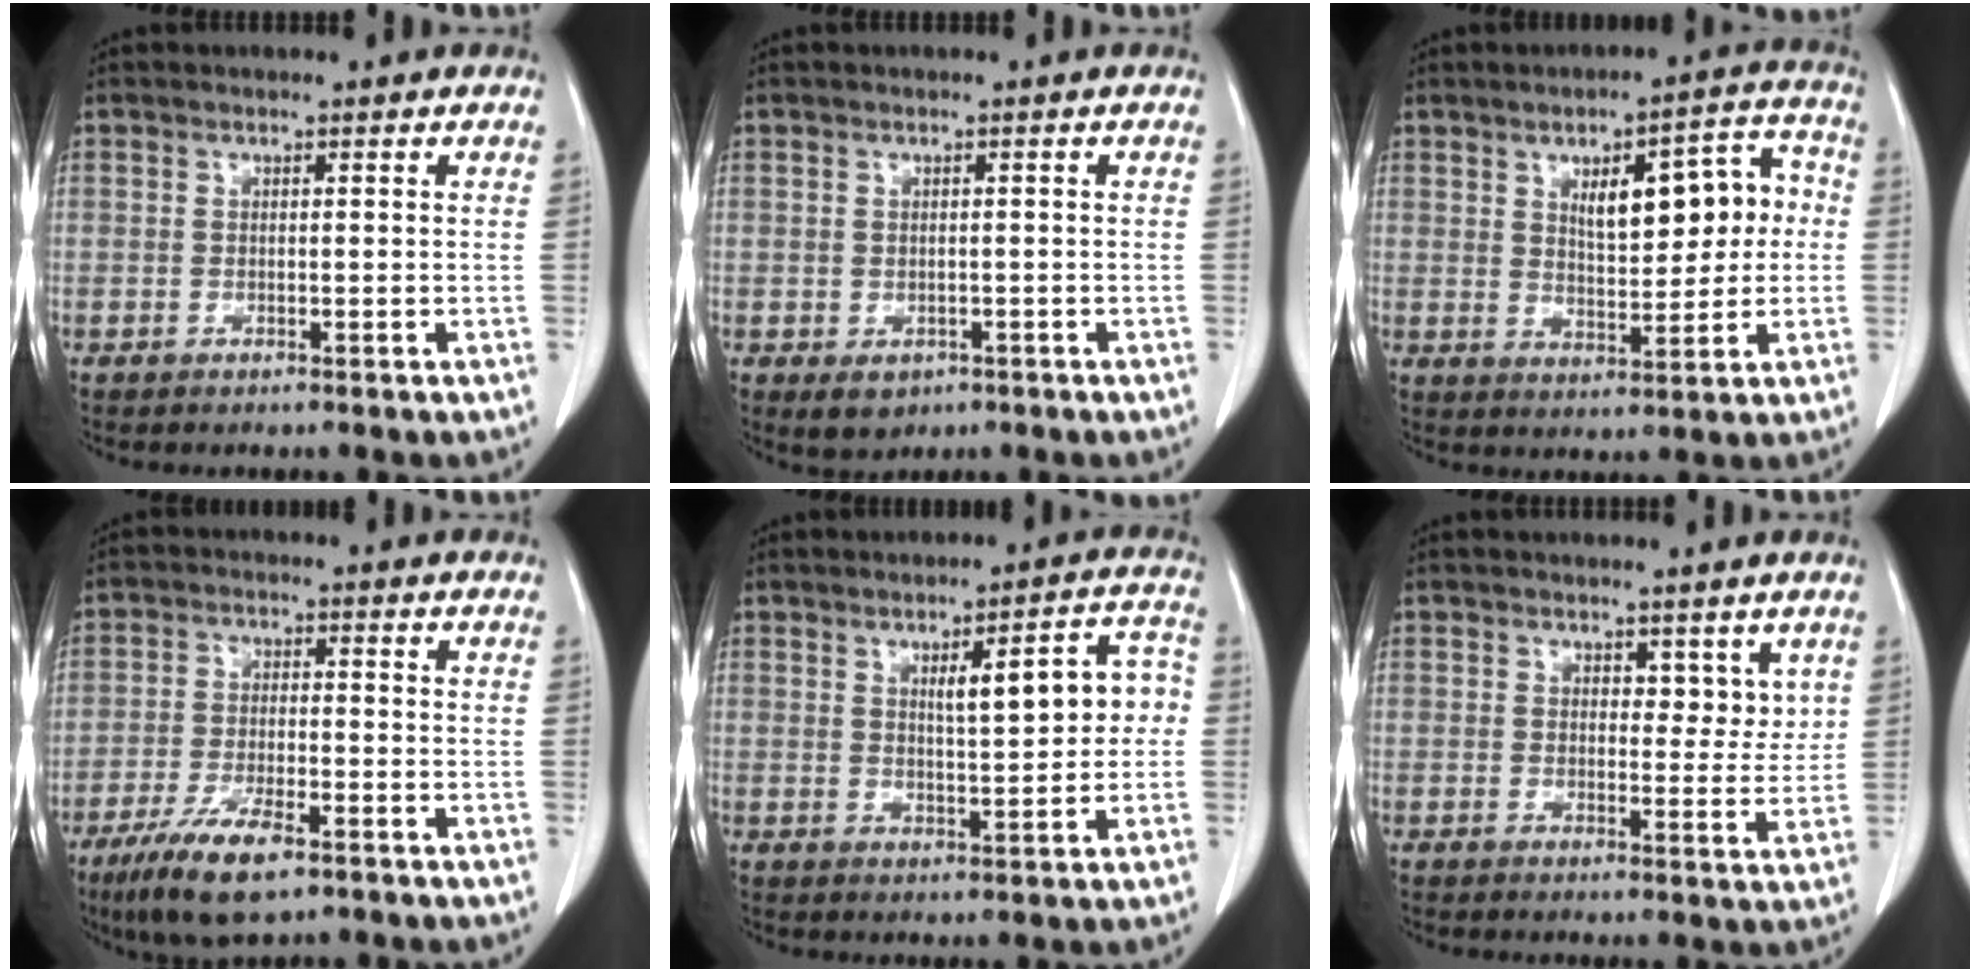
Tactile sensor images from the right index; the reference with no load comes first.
{"total": 2.9, "force": [-1.4, 2.2, 1.3], "torque": [-0.014, -0.001, -0.009]}
{"total": 10.5, "force": [1.8, 4.2, 9.5], "torque": [-0.126, 0.032, 0.033]}
{"total": 9.1, "force": [-5.9, 2.1, 6.6], "torque": [-0.128, -0.017, -0.101]}
{"total": 8.3, "force": [1.1, 2.2, 8.0], "torque": [-0.106, 0.027, 0.018]}
{"total": 3.7, "force": [2.1, 2.2, 2.2], "torque": [-0.012, -0.008, 0.027]}